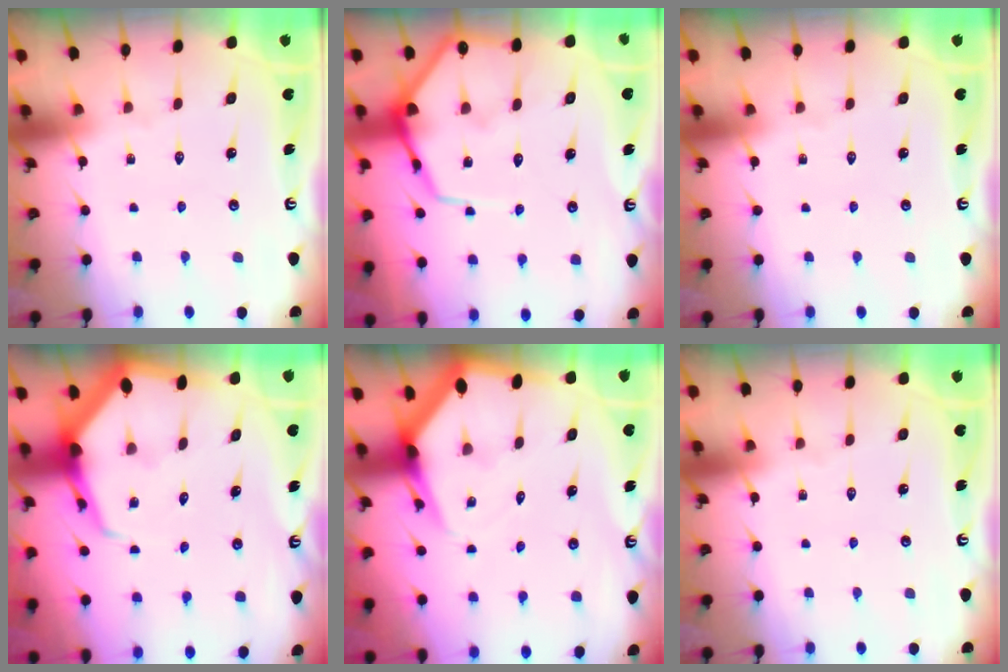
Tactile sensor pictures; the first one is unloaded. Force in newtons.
{"total": 9.7, "press": 9.7, "slide": 1.0}
{"total": 0.0}
{"total": 7.2, "press": 7.1, "slide": 0.8}
{"total": 5.7, "press": 5.7, "slide": 0.5}
{"total": 0.0}